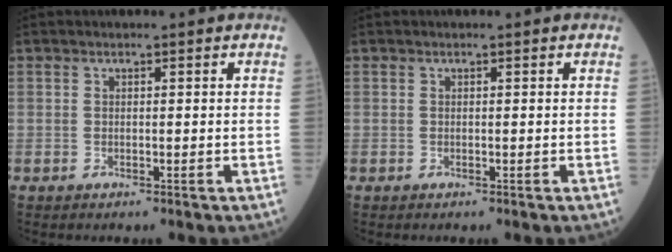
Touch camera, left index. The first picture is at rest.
{"total": 0.0}